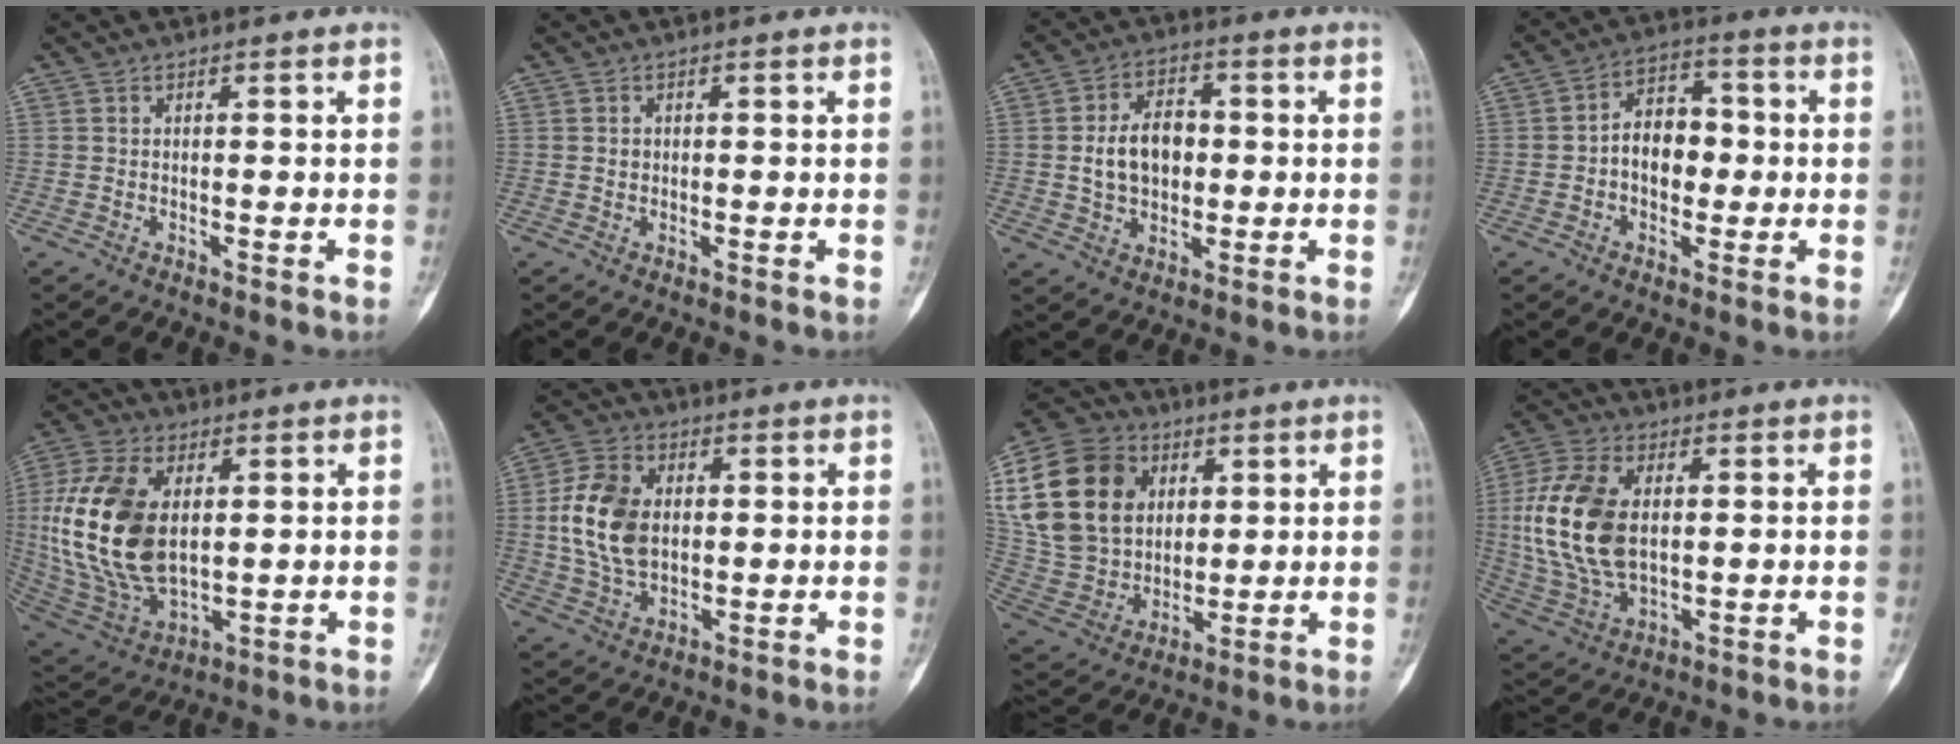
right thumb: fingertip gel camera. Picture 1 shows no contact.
{"total": 1.0, "force": [0.1, 0.9, 0.4], "torque": [-0.004, 0.003, 0.002]}
{"total": 9.3, "force": [0.2, 6.5, 6.7], "torque": [-0.094, 0.013, 0.003]}
{"total": 8.7, "force": [-0.5, 6.2, 6.2], "torque": [-0.062, 0.026, -0.019]}
{"total": 21.1, "force": [2.3, 12.5, 16.8], "torque": [-0.343, -0.012, 0.052]}
{"total": 12.6, "force": [1.1, 8.5, 9.2], "torque": [-0.169, 0.004, 0.022]}
{"total": 23.5, "force": [6.5, 18.1, 13.5], "torque": [-0.261, 0.012, 0.131]}
{"total": 16.9, "force": [1.5, 10.2, 13.4], "torque": [-0.279, -0.003, 0.034]}